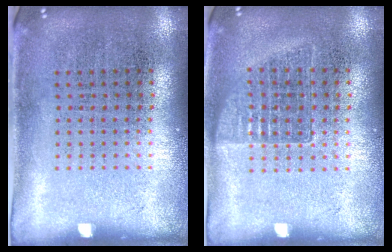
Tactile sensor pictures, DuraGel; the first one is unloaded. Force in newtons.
{"total": 1.0, "press": 0.9, "slide": 0.4}